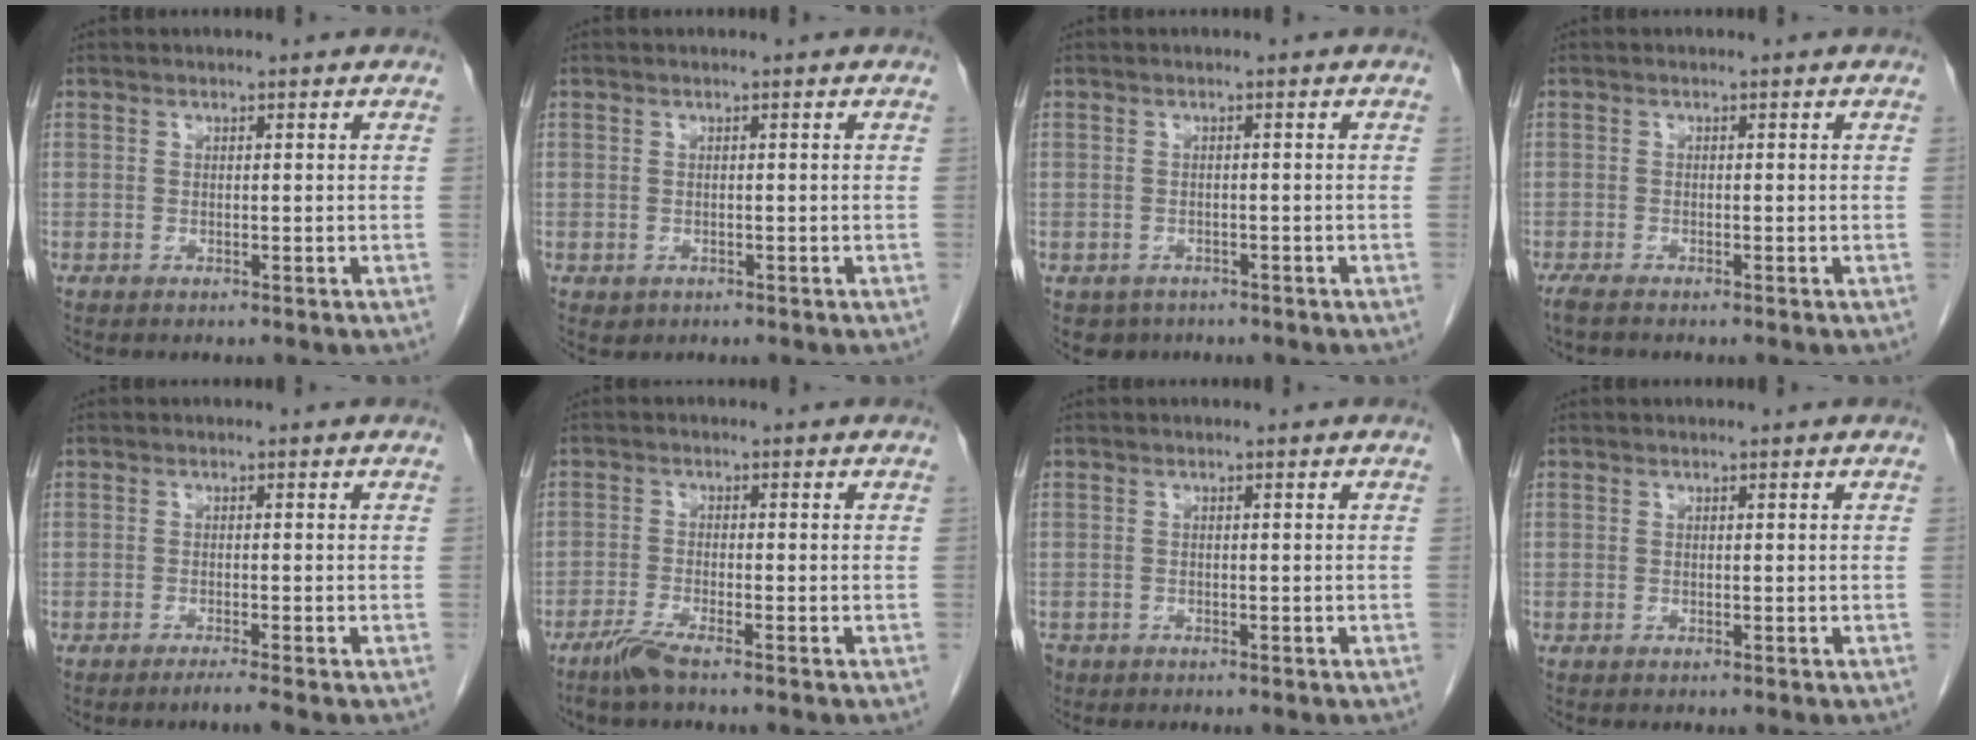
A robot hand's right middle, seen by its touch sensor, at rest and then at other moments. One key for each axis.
{"total": 0.7, "fx": -0.2, "fy": 0.7, "fz": 0.1, "tx": -0.006, "ty": 0.002, "tz": 0.004}
{"total": 2.6, "fx": -1.6, "fy": 2.0, "fz": 0.2, "tx": -0.007, "ty": 0.003, "tz": -0.023}
{"total": 1.6, "fx": -1.4, "fy": 0.2, "fz": 0.8, "tx": -0.022, "ty": -0.006, "tz": -0.025}
{"total": 1.6, "fx": -1.2, "fy": -0.7, "fz": 0.9, "tx": -0.017, "ty": 0.000, "tz": -0.024}
{"total": 3.1, "fx": -2.4, "fy": -0.2, "fz": 1.9, "tx": -0.048, "ty": -0.007, "tz": -0.054}
{"total": 4.0, "fx": -2.7, "fy": 2.8, "fz": 0.8, "tx": -0.019, "ty": -0.001, "tz": -0.047}
{"total": 0.0}